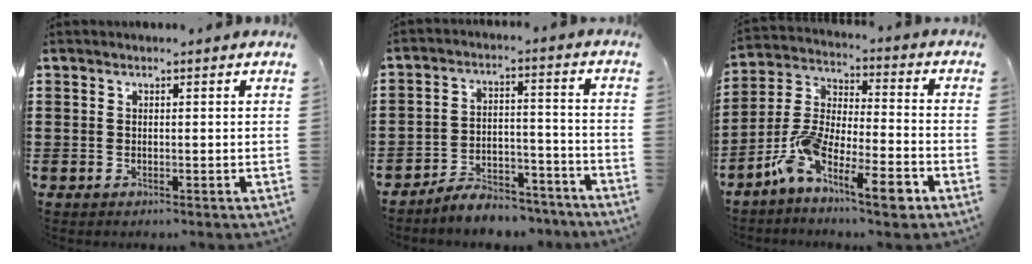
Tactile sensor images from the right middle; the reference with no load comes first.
{"total": 6.1, "force": [-6.0, 1.1, 0.9], "torque": [-0.011, 0.018, -0.117]}
{"total": 10.8, "force": [-7.3, 2.9, 7.5], "torque": [-0.157, 0.006, -0.143]}